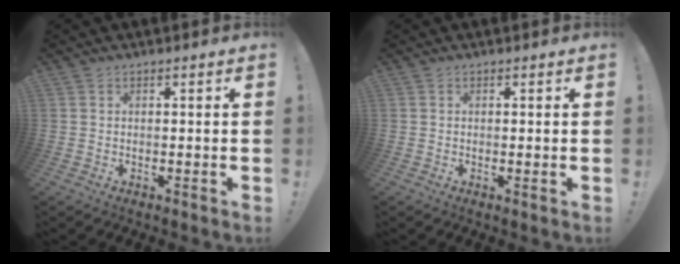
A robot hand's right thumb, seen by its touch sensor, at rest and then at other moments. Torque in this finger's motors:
{"motor_torque": [-0.05, -0.25, 0.02, -0.07, -0.03]}